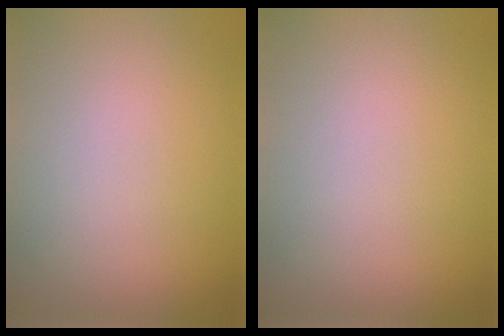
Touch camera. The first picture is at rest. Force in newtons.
{"total": 0.0}